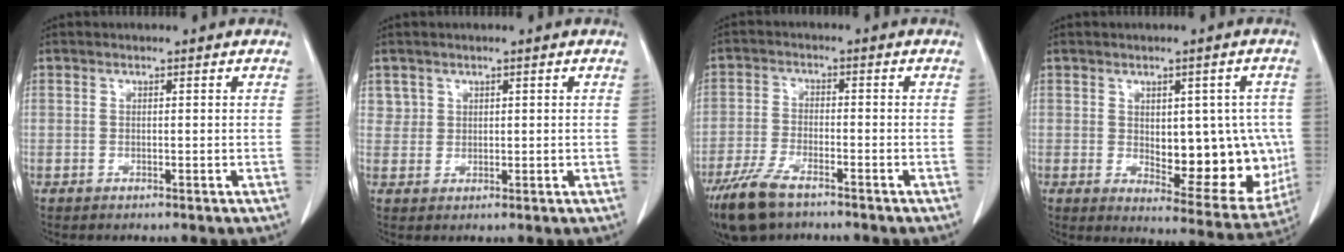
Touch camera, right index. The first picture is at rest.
{"total": 2.1, "force": [1.2, 1.7, -0.2], "torque": [0.018, 0.003, 0.015]}
{"total": 8.1, "force": [-5.8, 2.6, 4.9], "torque": [-0.106, -0.016, -0.107]}
{"total": 13.6, "force": [-0.4, 6.2, 12.0], "torque": [-0.139, -0.001, 0.016]}